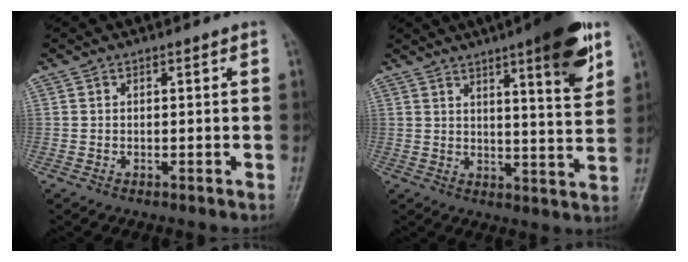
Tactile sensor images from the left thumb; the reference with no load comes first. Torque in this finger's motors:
{"motor_torque": [3.50, 1.51, 1.35, -1.24, 0.26]}